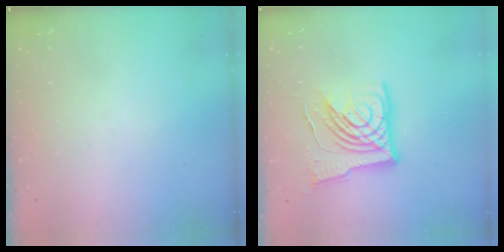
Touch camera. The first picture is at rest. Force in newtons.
{"total": 17.1, "press": 16.9, "slide": 2.3}